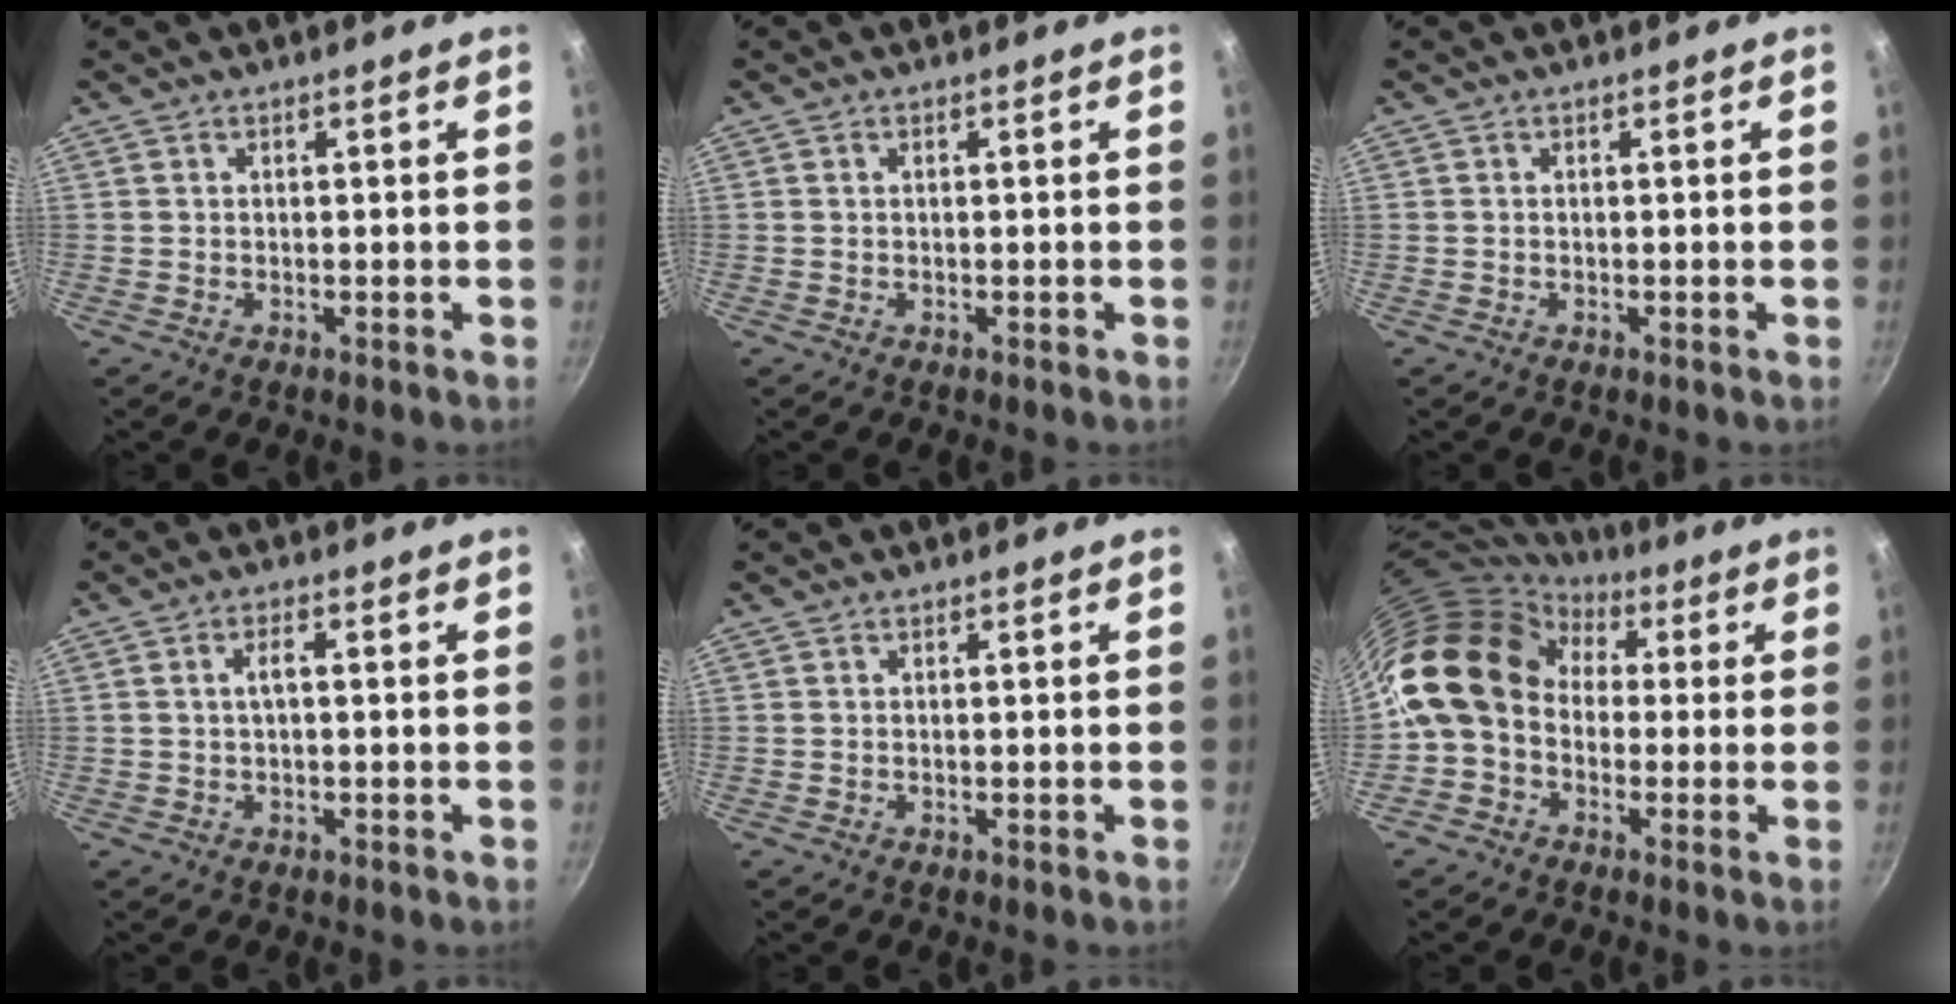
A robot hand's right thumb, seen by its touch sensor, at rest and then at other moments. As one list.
[{"total": 0.0}, {"total": 0.0}, {"total": 2.3, "force": [0.1, 0.9, 2.1], "torque": [-0.042, 0.012, 0.001]}, {"total": 0.0}, {"total": 14.6, "force": [1.1, 11.8, 8.6], "torque": [-0.129, 0.033, -0.003]}]